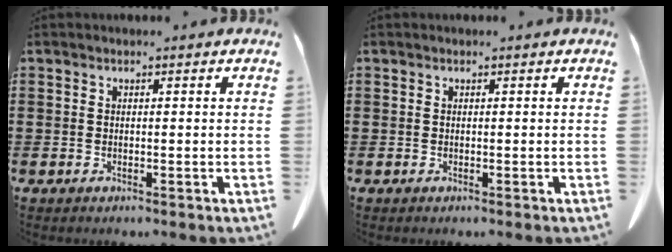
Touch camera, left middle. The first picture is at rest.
{"total": 0.0}